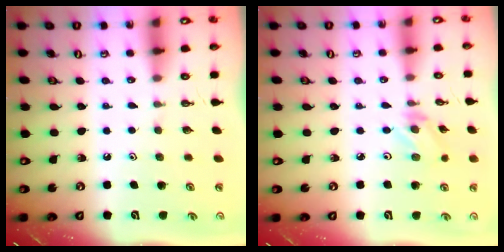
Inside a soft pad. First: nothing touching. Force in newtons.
{"total": 3.2, "press": 3.1, "slide": 0.4}